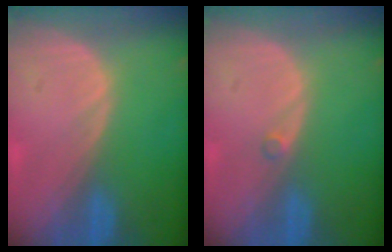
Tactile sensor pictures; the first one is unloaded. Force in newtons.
{"total": 0.6, "press": 0.6, "slide": 0.1}